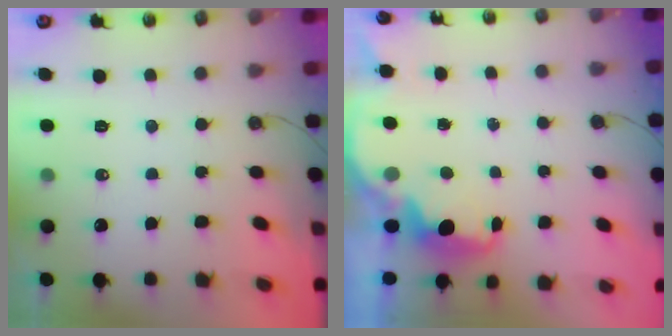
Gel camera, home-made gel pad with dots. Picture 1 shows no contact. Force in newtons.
{"total": 2.4, "press": 2.3, "slide": 0.8}